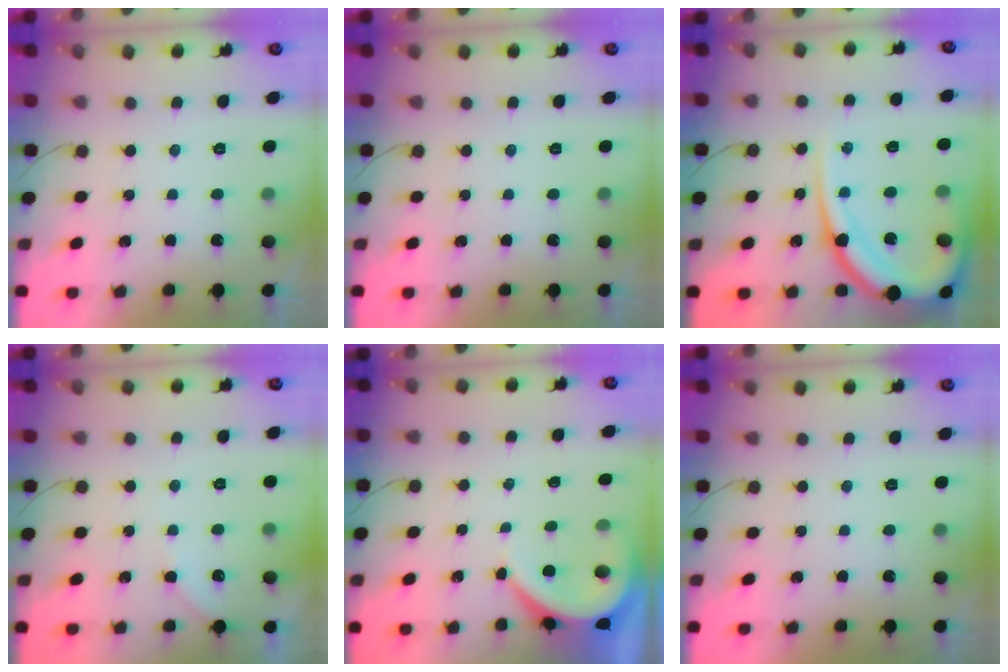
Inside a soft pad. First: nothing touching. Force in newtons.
{"total": 0.0}
{"total": 19.2, "press": 19.2, "slide": 1.8}
{"total": 3.6, "press": 3.5, "slide": 0.4}
{"total": 5.1, "press": 5.0, "slide": 0.6}
{"total": 0.0}